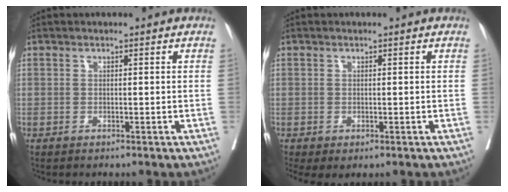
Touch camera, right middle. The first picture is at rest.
{"total": 2.3, "force": [-0.9, 1.4, 1.5], "torque": [-0.028, -0.006, -0.008]}